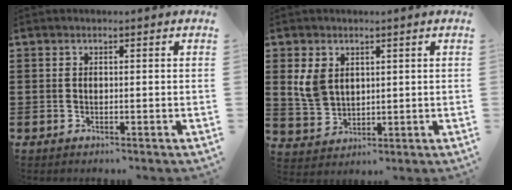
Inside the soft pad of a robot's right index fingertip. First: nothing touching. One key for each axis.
{"total": 5.1, "fx": 2.0, "fy": 3.8, "fz": 2.8, "tx": -0.080, "ty": 0.007, "tz": 0.033}